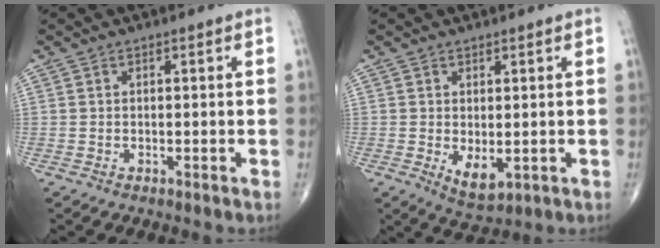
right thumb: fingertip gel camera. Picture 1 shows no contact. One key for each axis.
{"total": 4.6, "fx": -0.6, "fy": 2.4, "fz": 3.9, "tx": -0.056, "ty": -0.012, "tz": 0.004}